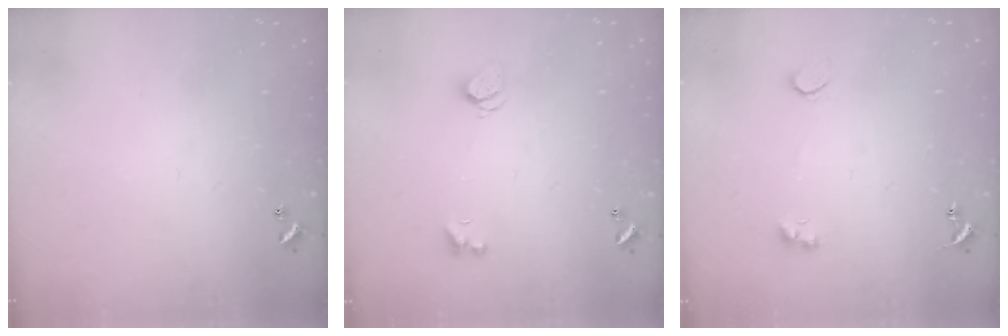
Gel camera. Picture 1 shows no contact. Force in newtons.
{"total": 2.0, "press": 2.0, "slide": 0.3}
{"total": 2.1, "press": 1.9, "slide": 1.0}